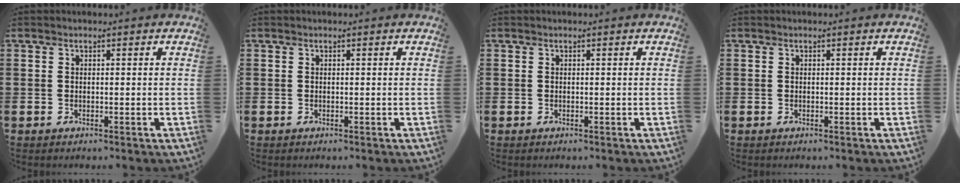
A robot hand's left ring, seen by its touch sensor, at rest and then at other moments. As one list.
[{"total": 0.0}, {"total": 0.0}, {"total": 0.0}]